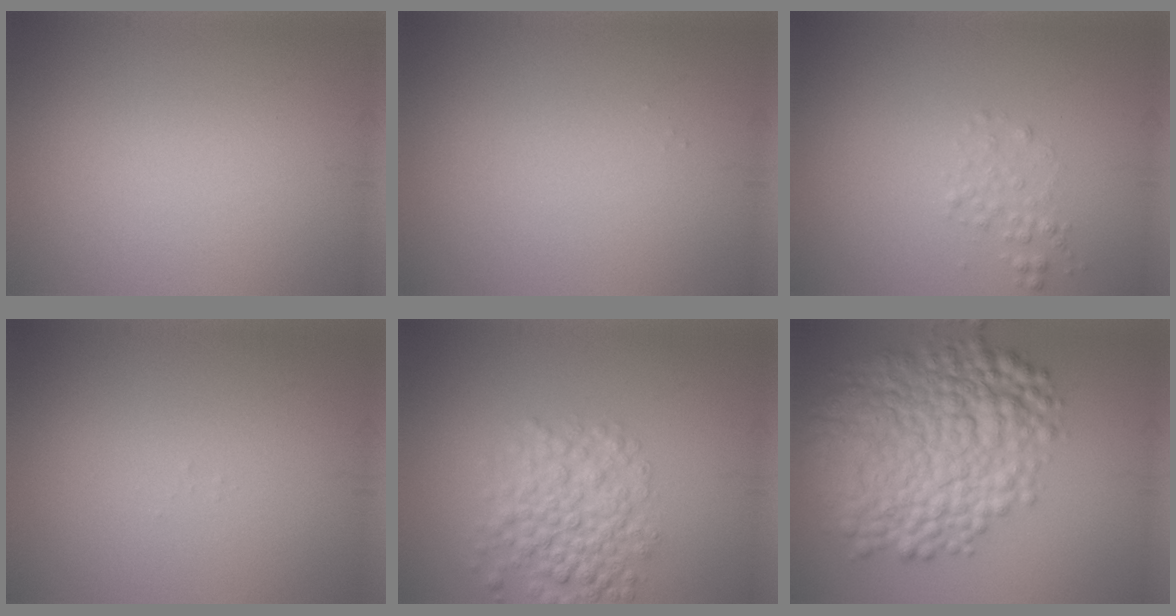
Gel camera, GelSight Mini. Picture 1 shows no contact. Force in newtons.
{"total": 0.0}
{"total": 1.2, "press": 1.2, "slide": 0.1}
{"total": 0.0}
{"total": 4.8, "press": 4.8, "slide": 0.2}
{"total": 11.1, "press": 11.1, "slide": 0.2}